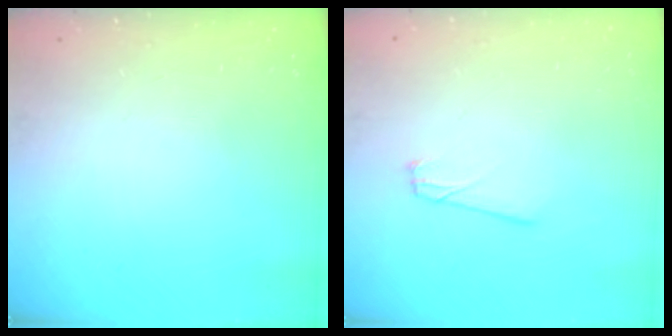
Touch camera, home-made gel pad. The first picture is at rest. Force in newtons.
{"total": 1.3, "press": 1.3, "slide": 0.1}